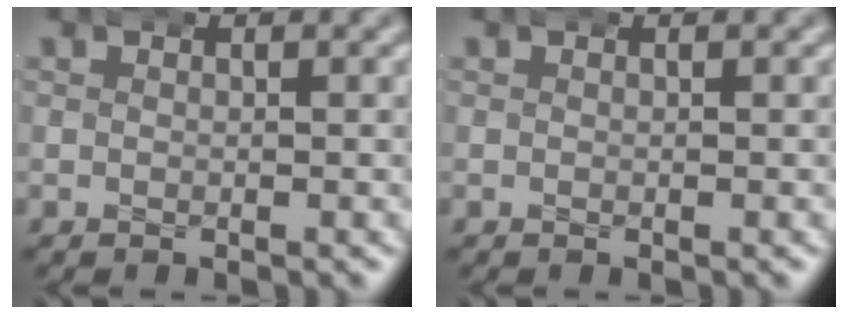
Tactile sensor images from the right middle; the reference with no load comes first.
{"total": 0.0}